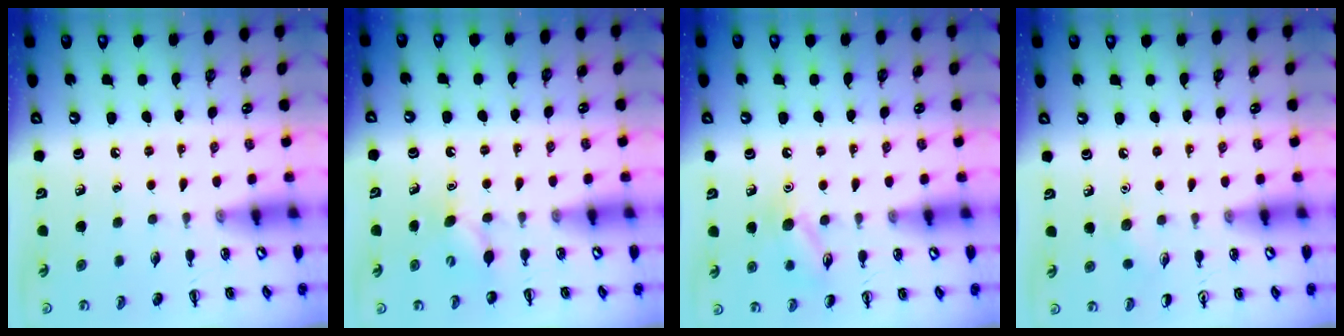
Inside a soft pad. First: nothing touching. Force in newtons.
{"total": 4.3, "press": 4.3, "slide": 0.8}
{"total": 9.7, "press": 9.6, "slide": 1.0}
{"total": 4.0, "press": 3.8, "slide": 1.4}